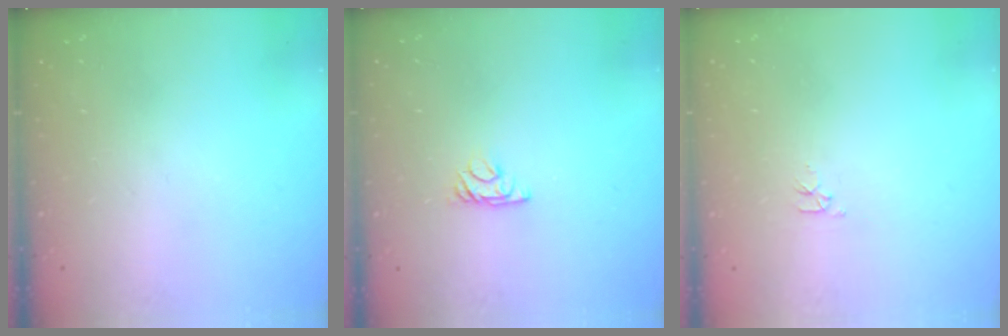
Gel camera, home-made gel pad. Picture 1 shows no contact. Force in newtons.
{"total": 4.3, "press": 4.3, "slide": 0.7}
{"total": 2.8, "press": 2.7, "slide": 0.4}